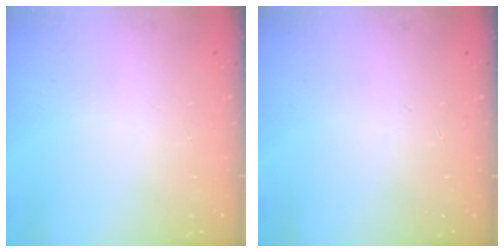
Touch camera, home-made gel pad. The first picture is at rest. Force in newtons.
{"total": 0.0}